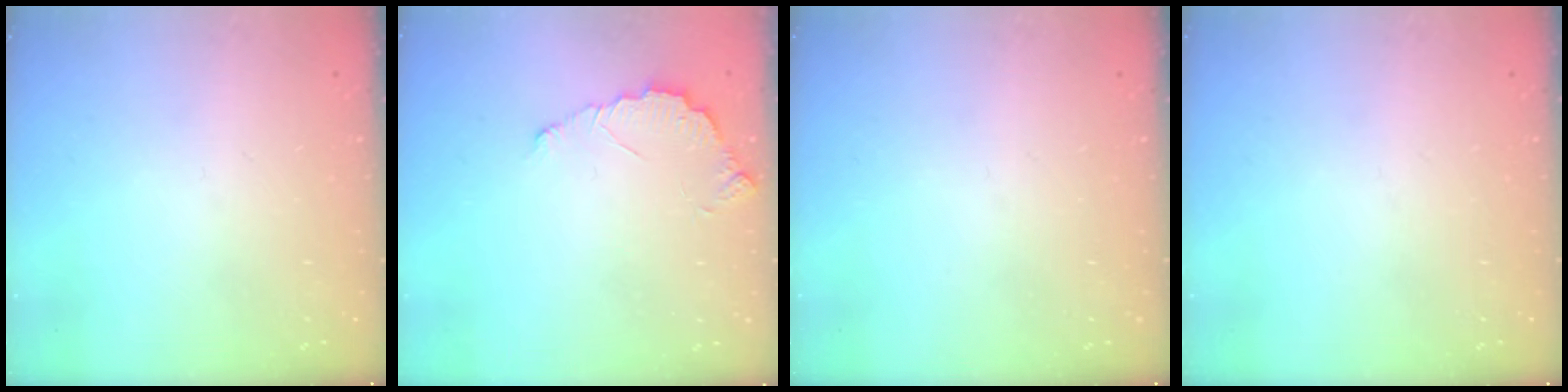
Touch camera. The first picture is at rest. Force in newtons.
{"total": 4.6, "press": 4.6, "slide": 0.4}
{"total": 0.0}
{"total": 0.0}